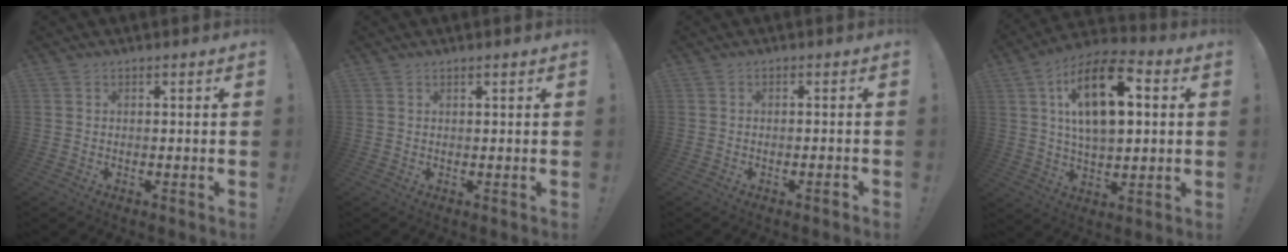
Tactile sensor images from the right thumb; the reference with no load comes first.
{"total": 0.8, "force": [0.6, -0.1, 0.5], "torque": [-0.004, -0.001, 0.008]}
{"total": 1.4, "force": [-1.0, 0.0, 1.0], "torque": [-0.014, 0.003, -0.017]}
{"total": 19.2, "force": [5.2, 10.0, 15.5], "torque": [-0.252, -0.004, 0.080]}